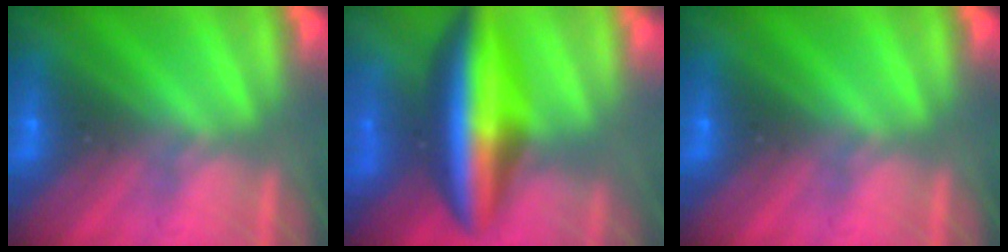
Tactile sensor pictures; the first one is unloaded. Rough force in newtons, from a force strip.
{"total": 6.3}
{"total": 0.0}